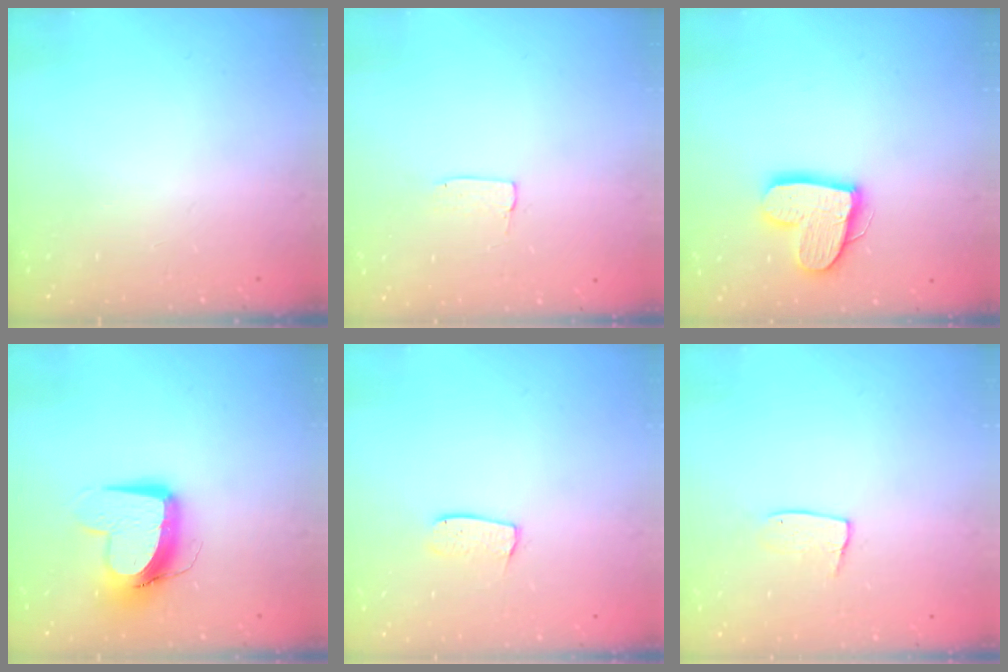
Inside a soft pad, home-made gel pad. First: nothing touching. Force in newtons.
{"total": 2.9, "press": 2.9, "slide": 0.2}
{"total": 14.4, "press": 14.3, "slide": 1.3}
{"total": 11.5, "press": 11.5, "slide": 1.4}
{"total": 5.5, "press": 5.5, "slide": 0.4}
{"total": 5.9, "press": 5.9, "slide": 0.4}